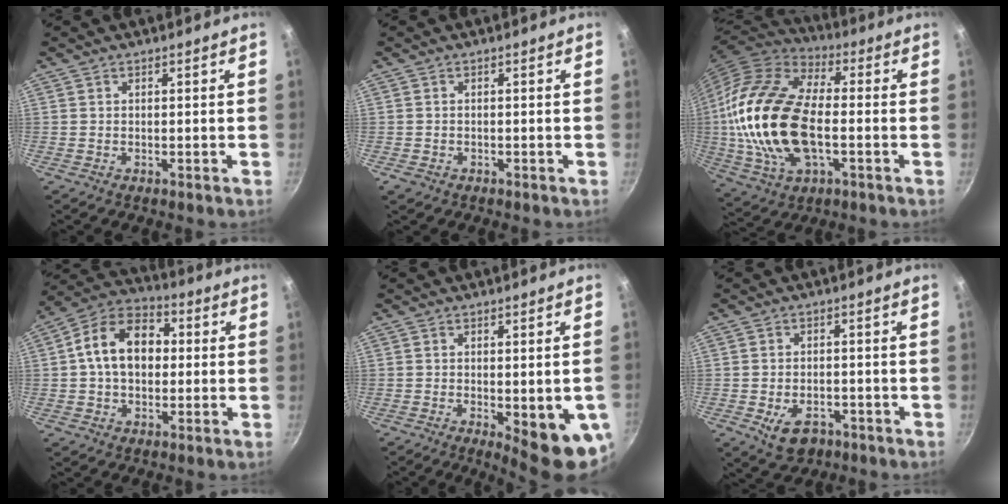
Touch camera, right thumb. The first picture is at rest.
{"total": 1.1, "force": [-0.6, 0.8, 0.4], "torque": [-0.010, 0.000, -0.007]}
{"total": 23.4, "force": [-1.7, 12.9, 19.5], "torque": [-0.384, 0.019, -0.036]}
{"total": 13.7, "force": [1.0, 9.7, 9.7], "torque": [-0.126, 0.030, -0.001]}
{"total": 12.1, "force": [-3.0, 3.6, 11.1], "torque": [-0.111, -0.009, -0.029]}
{"total": 6.3, "force": [-2.9, 4.1, 3.8], "torque": [-0.050, 0.015, -0.039]}